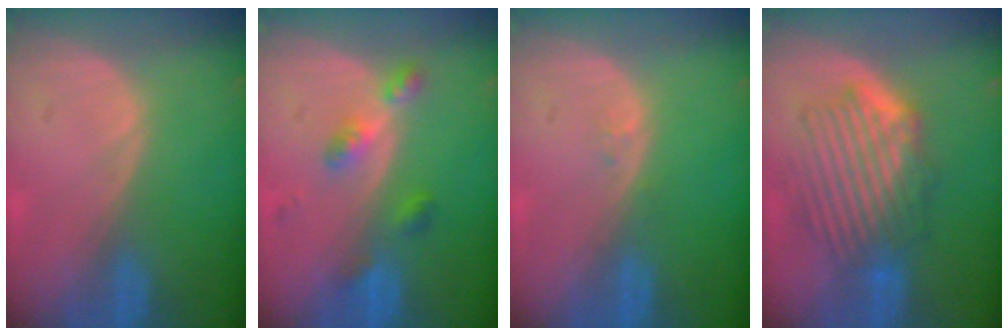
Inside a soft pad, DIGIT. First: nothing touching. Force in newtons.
{"total": 4.6, "press": 4.2, "slide": 1.9}
{"total": 0.6, "press": 0.6, "slide": 0.1}
{"total": 9.1, "press": 8.3, "slide": 3.7}